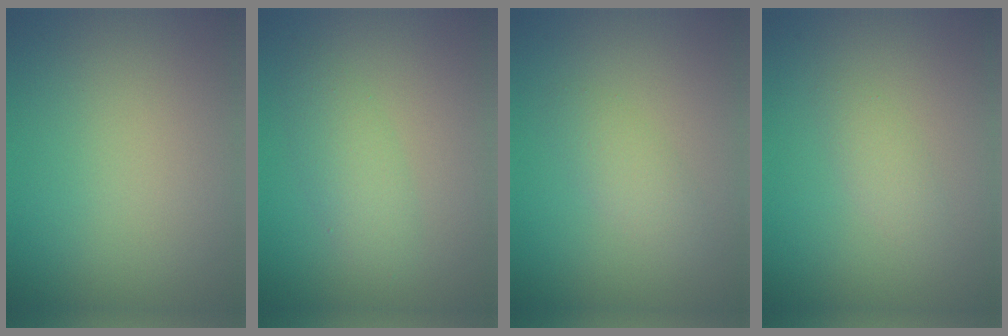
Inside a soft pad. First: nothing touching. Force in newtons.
{"total": 2.5, "press": 2.5, "slide": 0.1}
{"total": 1.8, "press": 1.8, "slide": 0.1}
{"total": 1.3, "press": 1.3, "slide": 0.1}